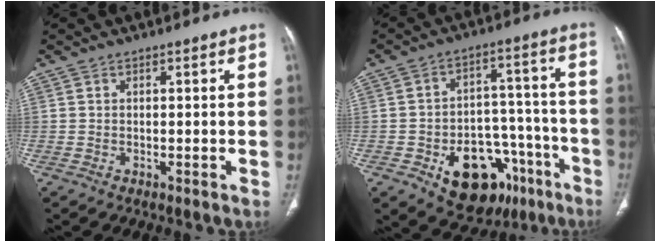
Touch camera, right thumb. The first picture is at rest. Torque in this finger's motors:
{"motor_torque": [4.60, 0.41, 1.24, -1.10, 0.07]}